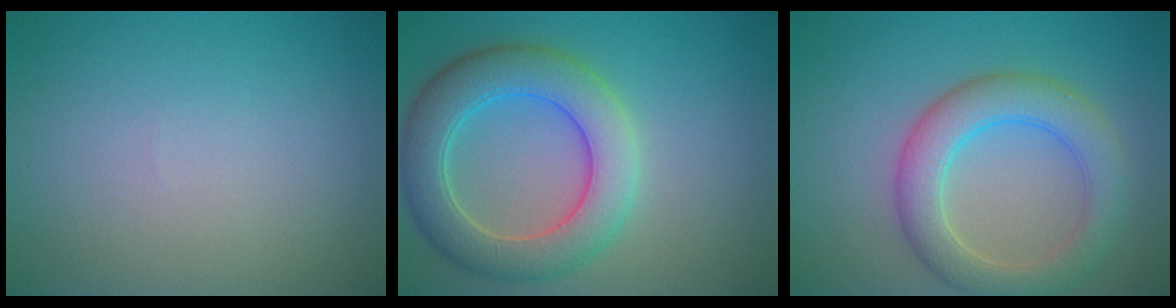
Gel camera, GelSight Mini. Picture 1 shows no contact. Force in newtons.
{"total": 7.1, "press": 7.0, "slide": 0.6}
{"total": 5.3, "press": 5.3, "slide": 0.3}